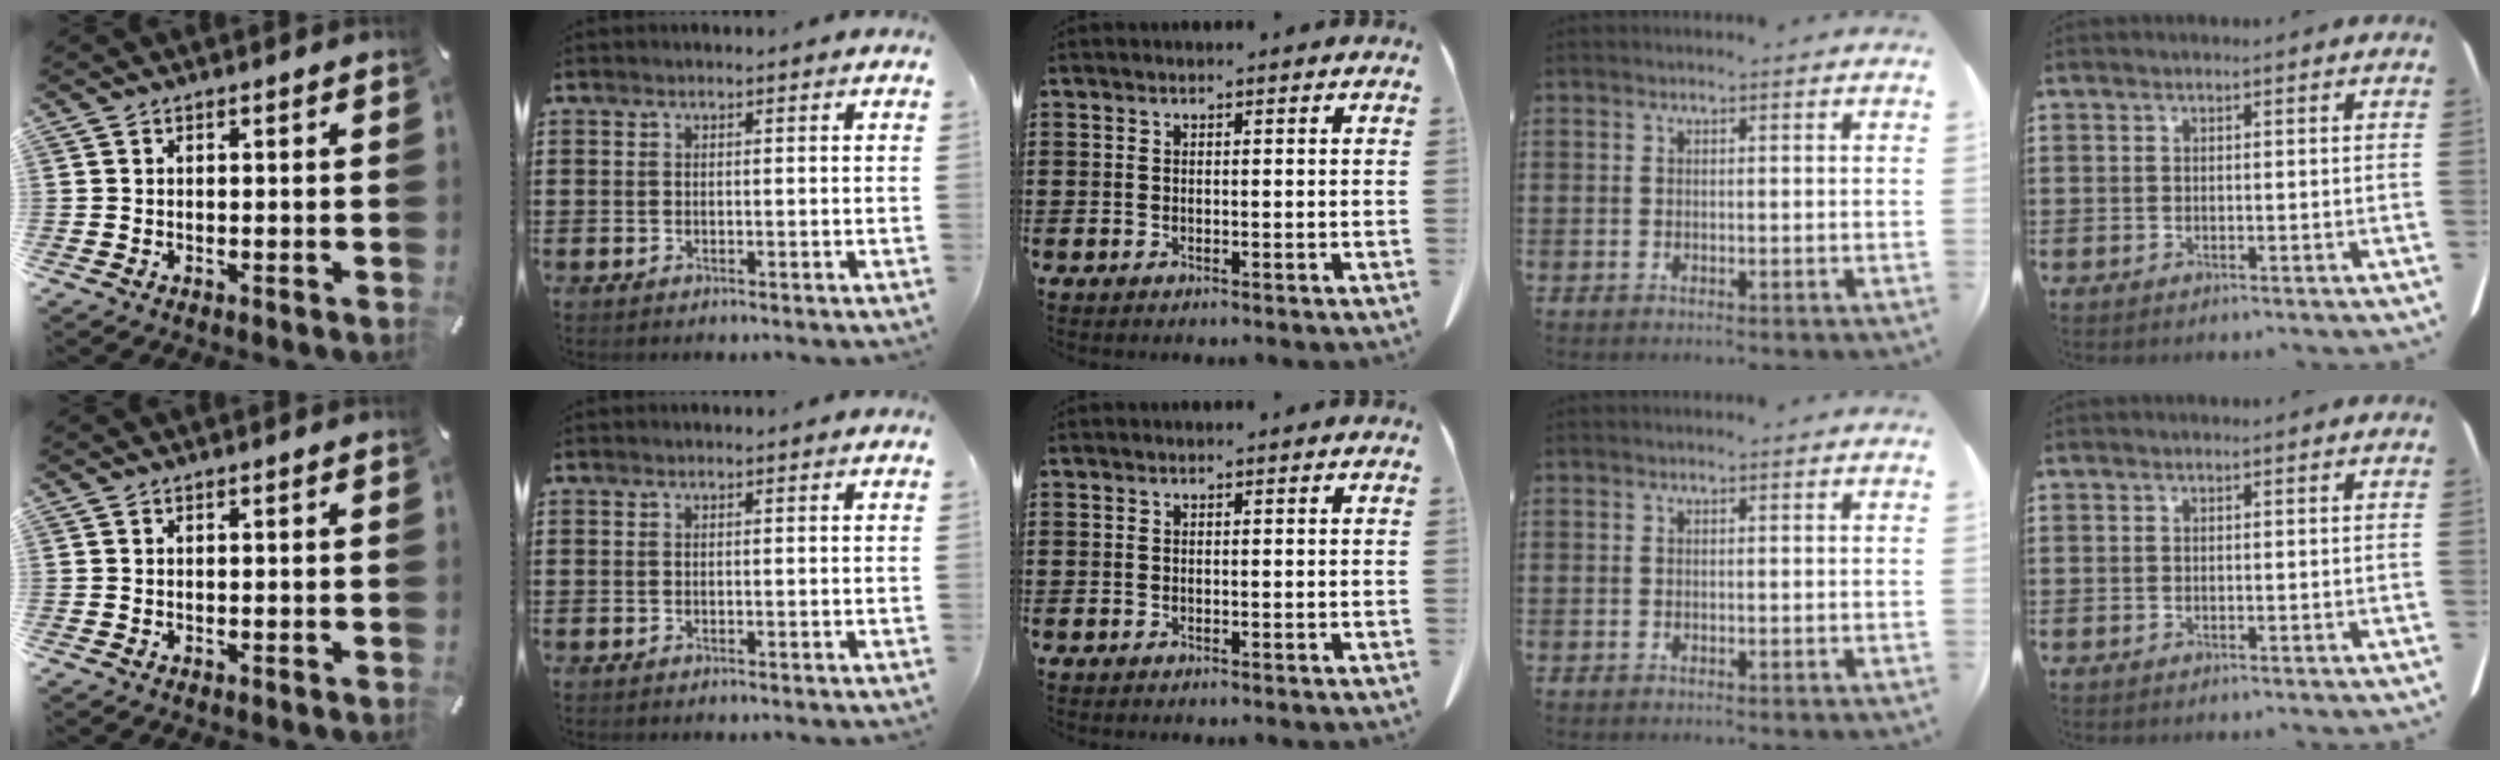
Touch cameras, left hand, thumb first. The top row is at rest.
{}